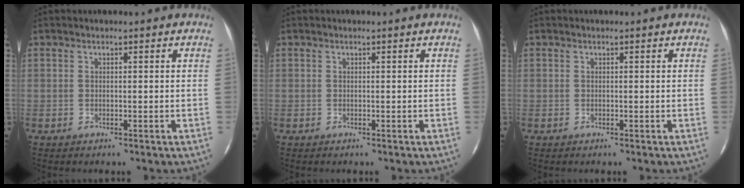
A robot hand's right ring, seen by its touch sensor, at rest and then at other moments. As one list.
[{"total": 0.0}, {"total": 0.0}]